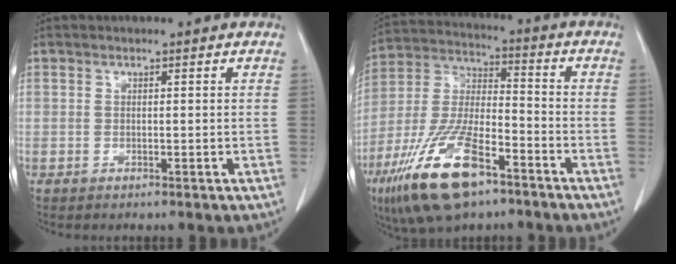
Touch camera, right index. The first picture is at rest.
{"total": 16.8, "force": [-9.8, 5.6, 12.5], "torque": [-0.269, -0.016, -0.179]}